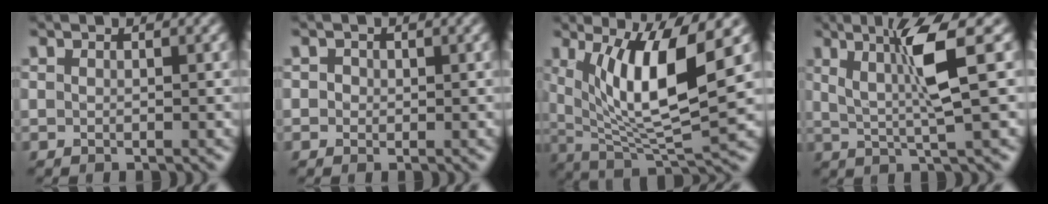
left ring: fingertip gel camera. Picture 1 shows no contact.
{"total": 0.9, "force": [0.2, 0.8, 0.3], "torque": [-0.002, -0.002, 0.000]}
{"total": 9.6, "force": [2.6, 2.5, 8.9], "torque": [-0.152, -0.014, 0.053]}
{"total": 5.4, "force": [1.5, 0.4, 5.1], "torque": [-0.104, -0.001, 0.034]}